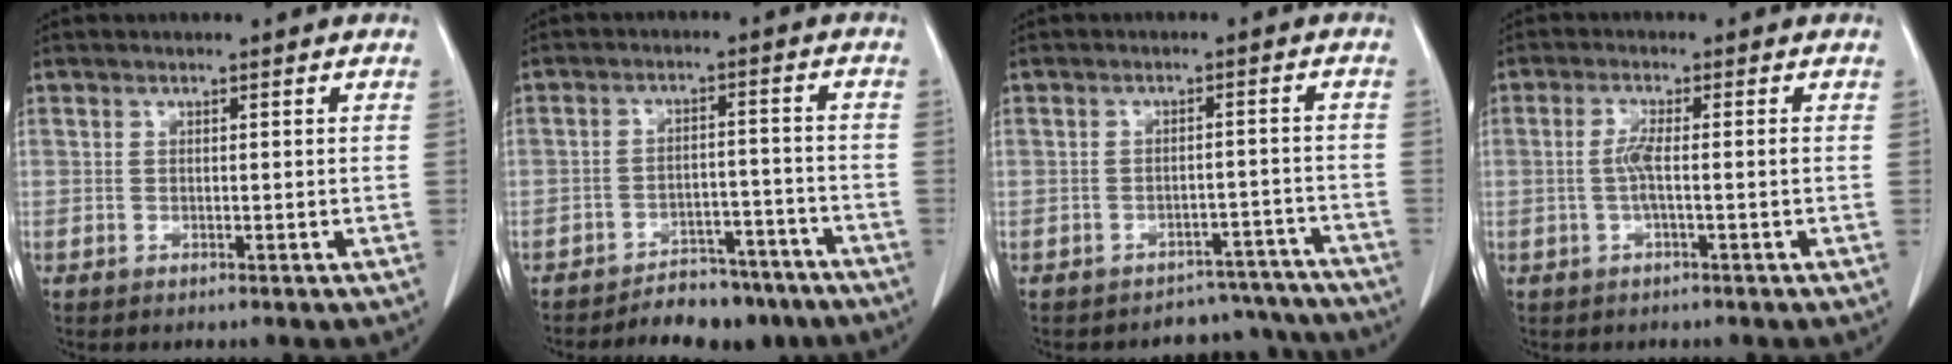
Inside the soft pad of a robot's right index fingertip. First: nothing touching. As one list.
[{"total": 9.5, "force": [-8.3, 4.1, 2.0], "torque": [-0.004, 0.021, -0.113]}, {"total": 8.1, "force": [-7.6, 2.9, -1.0], "torque": [0.035, 0.044, -0.082]}, {"total": 2.9, "force": [-0.5, 0.0, 2.8], "torque": [-0.058, 0.002, -0.010]}]